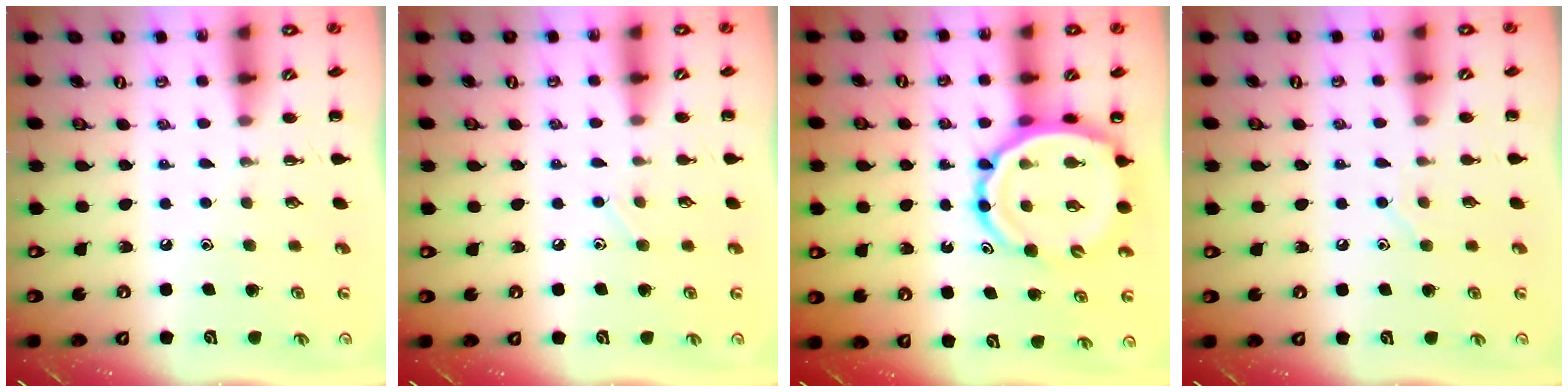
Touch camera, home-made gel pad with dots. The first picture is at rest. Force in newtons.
{"total": 4.1, "press": 3.9, "slide": 1.3}
{"total": 12.8, "press": 12.2, "slide": 3.7}
{"total": 5.3, "press": 5.1, "slide": 1.1}